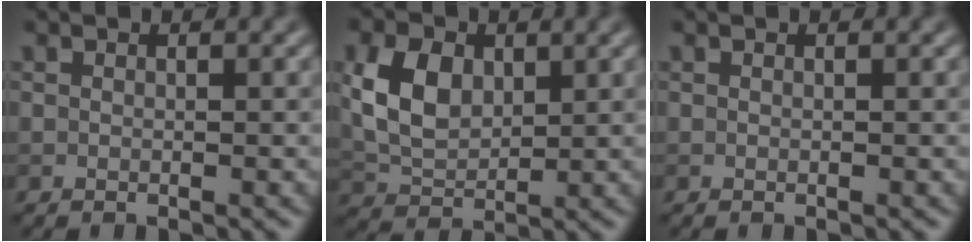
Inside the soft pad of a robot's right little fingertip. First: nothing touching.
{"total": 5.6, "force": [1.4, 3.8, 3.9], "torque": [-0.085, 0.005, 0.025]}
{"total": 0.0}